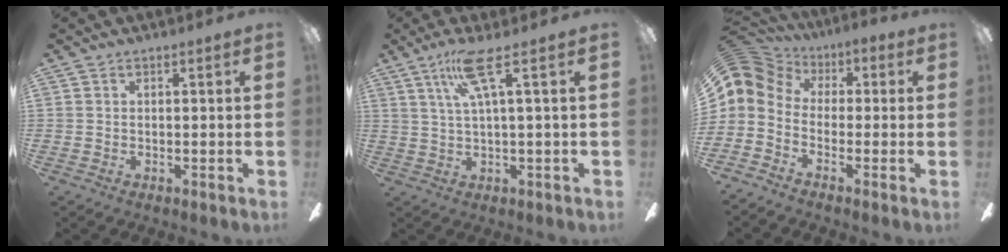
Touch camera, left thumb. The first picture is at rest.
{"total": 9.7, "force": [4.0, 1.9, 8.6], "torque": [-0.158, -0.002, 0.066]}
{"total": 5.7, "force": [-1.6, 4.8, 2.7], "torque": [-0.086, 0.002, -0.033]}